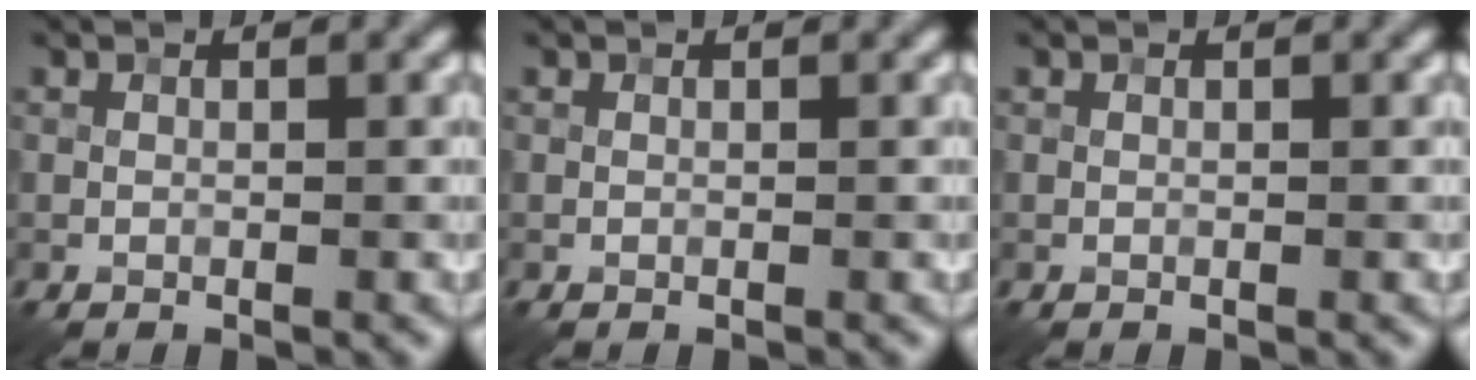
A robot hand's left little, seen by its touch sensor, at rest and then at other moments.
{"total": 0.0}
{"total": 0.0}